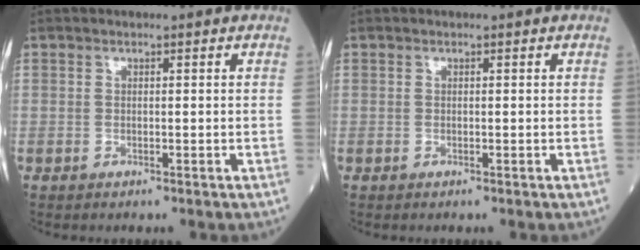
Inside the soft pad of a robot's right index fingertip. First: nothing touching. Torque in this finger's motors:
{"motor_torque": [0.00, 0.00, 0.00, 0.01]}